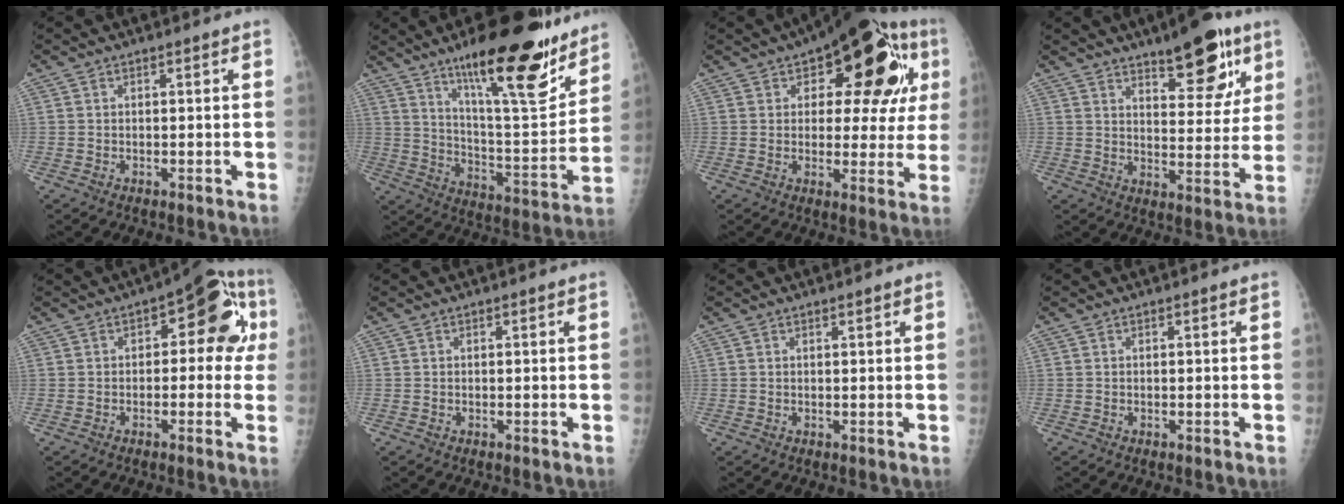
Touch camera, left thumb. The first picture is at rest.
{"total": 22.9, "force": [15.4, 5.5, 16.0], "torque": [-0.210, -0.086, 0.248]}
{"total": 20.6, "force": [6.9, 9.8, 16.8], "torque": [-0.182, 0.019, 0.086]}
{"total": 14.3, "force": [8.7, 5.3, 10.1], "torque": [-0.096, -0.044, 0.126]}
{"total": 11.1, "force": [1.4, 6.0, 9.2], "torque": [-0.059, 0.037, 0.003]}
{"total": 0.0}
{"total": 0.7, "force": [0.5, 0.1, 0.5], "torque": [-0.006, -0.003, 0.009]}
{"total": 0.0}